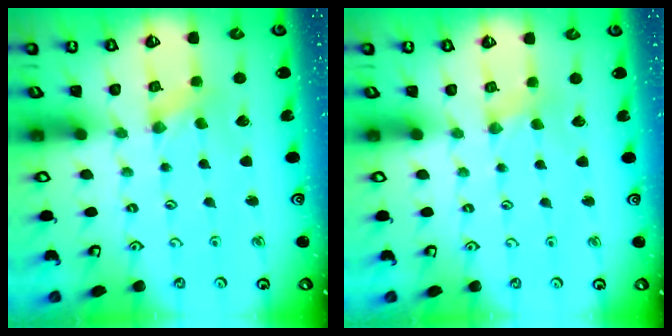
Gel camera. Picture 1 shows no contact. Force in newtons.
{"total": 1.6, "press": 1.5, "slide": 0.4}